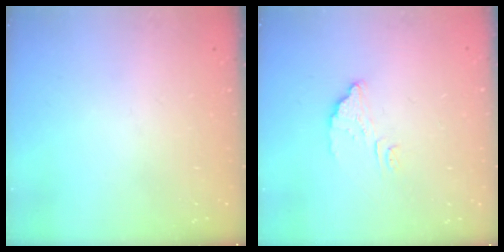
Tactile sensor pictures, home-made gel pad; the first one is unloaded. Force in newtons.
{"total": 3.7, "press": 3.7, "slide": 0.4}